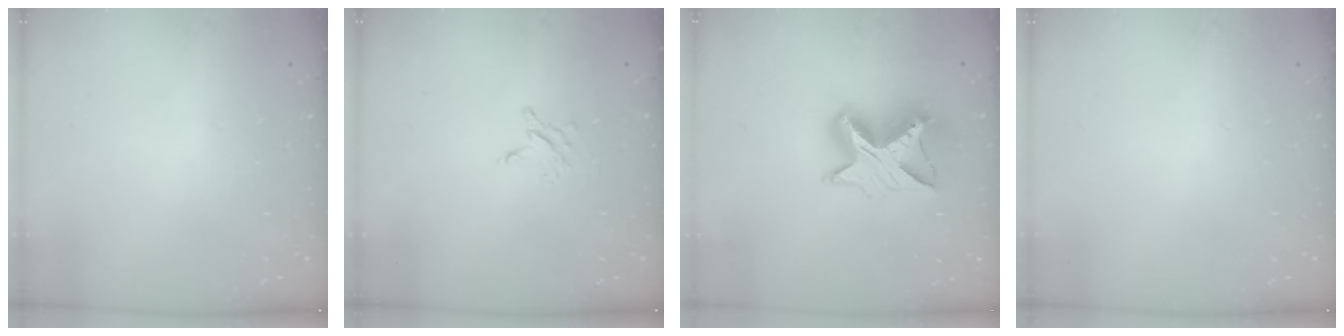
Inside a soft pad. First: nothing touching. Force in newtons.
{"total": 2.7, "press": 2.7, "slide": 0.3}
{"total": 11.5, "press": 11.4, "slide": 0.7}
{"total": 0.0}